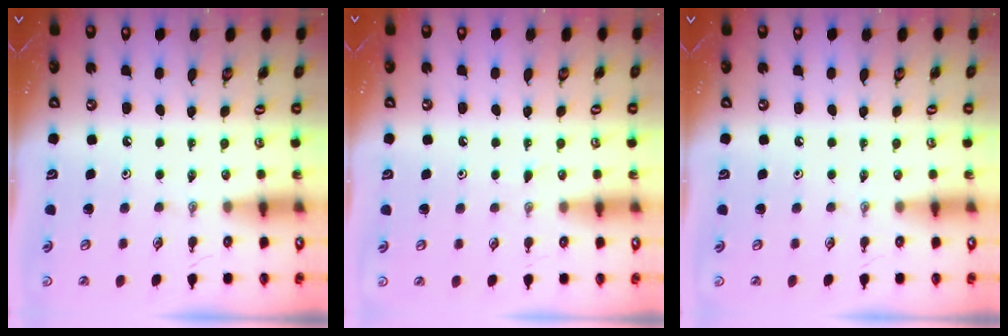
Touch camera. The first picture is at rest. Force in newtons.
{"total": 4.6, "press": 4.5, "slide": 0.5}
{"total": 0.0}